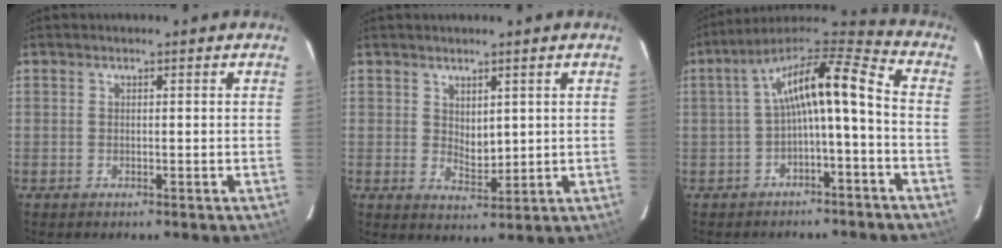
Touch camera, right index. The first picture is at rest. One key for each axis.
{"total": 3.4, "fx": 1.8, "fy": 2.1, "fz": 2.1, "tx": -0.029, "ty": -0.004, "tz": 0.035}
{"total": 12.8, "fx": -1.8, "fy": 2.9, "fz": 12.4, "tx": -0.232, "ty": 0.030, "tz": -0.028}